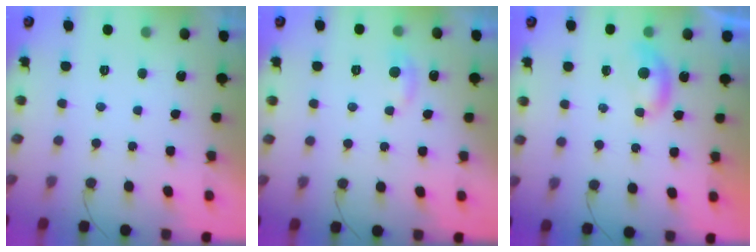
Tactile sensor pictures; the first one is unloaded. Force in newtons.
{"total": 4.8, "press": 4.8, "slide": 0.7}
{"total": 4.4, "press": 4.4, "slide": 0.5}